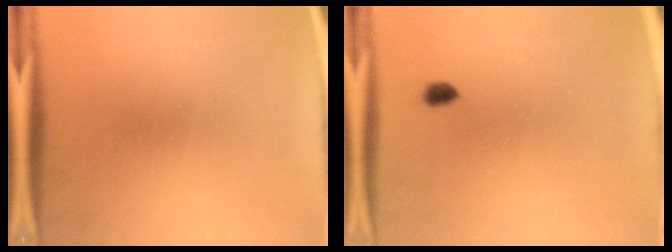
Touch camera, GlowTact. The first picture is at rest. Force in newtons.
{"total": 2.1}